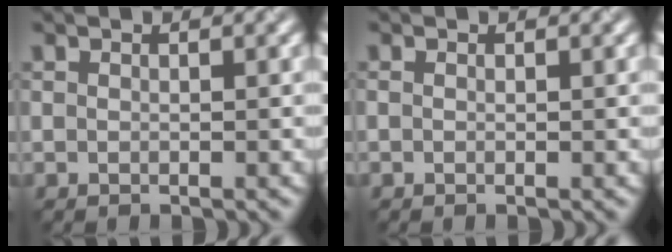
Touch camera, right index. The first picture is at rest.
{"total": 0.0}